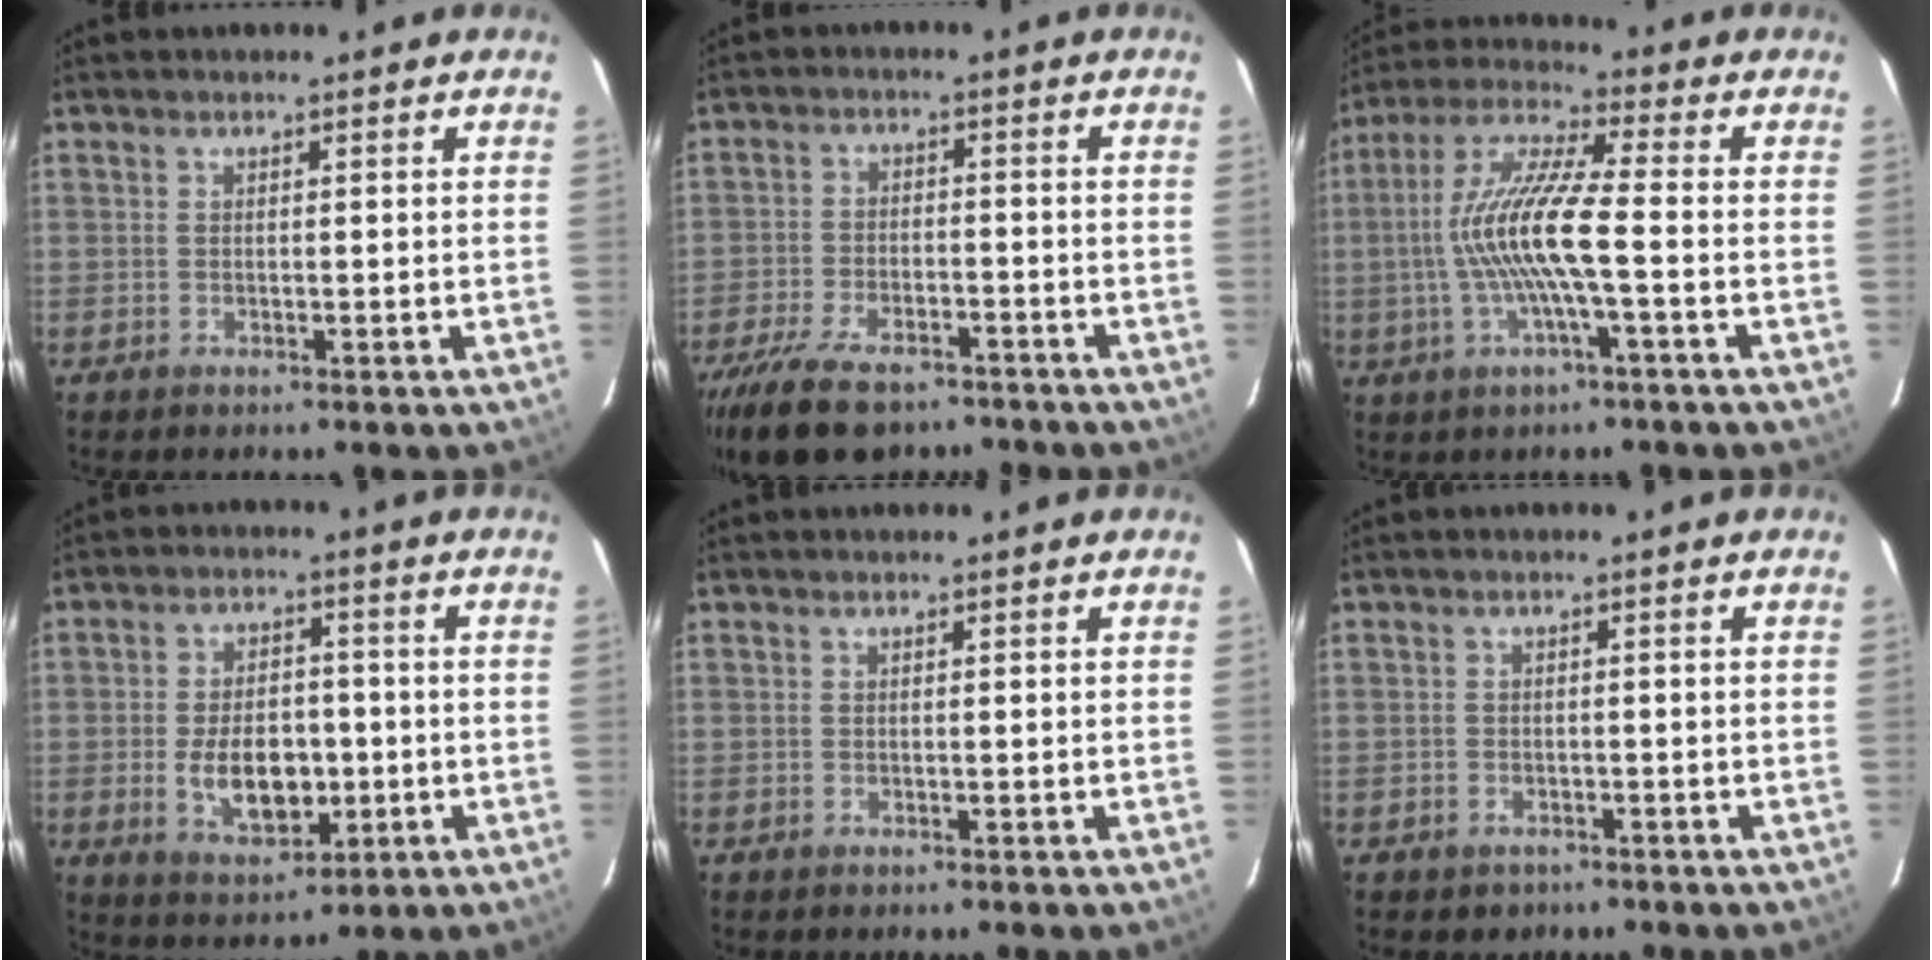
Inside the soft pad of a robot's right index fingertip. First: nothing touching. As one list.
[{"total": 15.9, "force": [-11.5, 7.0, 8.4], "torque": [-0.194, -0.028, -0.191]}, {"total": 12.7, "force": [-1.9, 1.0, 12.5], "torque": [-0.251, 0.006, -0.038]}, {"total": 10.8, "force": [-2.1, 6.4, 8.5], "torque": [-0.164, -0.001, -0.022]}, {"total": 0.0}, {"total": 2.4, "force": [-1.4, 1.9, 0.4], "torque": [-0.015, 0.003, -0.016]}]